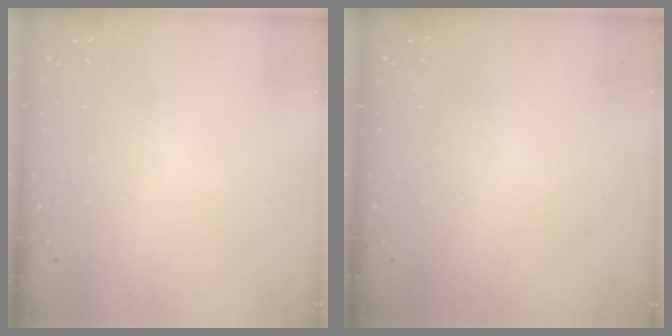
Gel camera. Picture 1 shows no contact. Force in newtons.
{"total": 0.0}